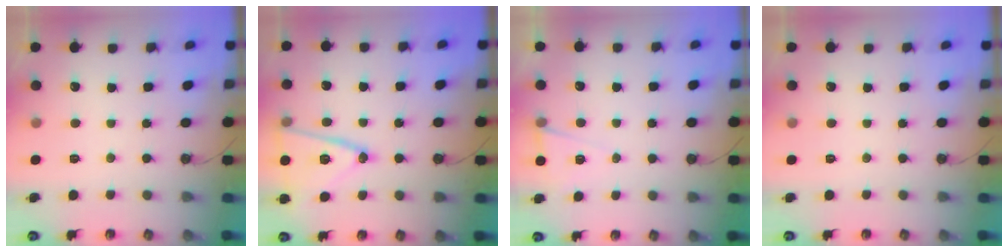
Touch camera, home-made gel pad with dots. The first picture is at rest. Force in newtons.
{"total": 15.5, "press": 15.1, "slide": 3.7}
{"total": 6.1, "press": 4.0, "slide": 4.7}
{"total": 0.0}